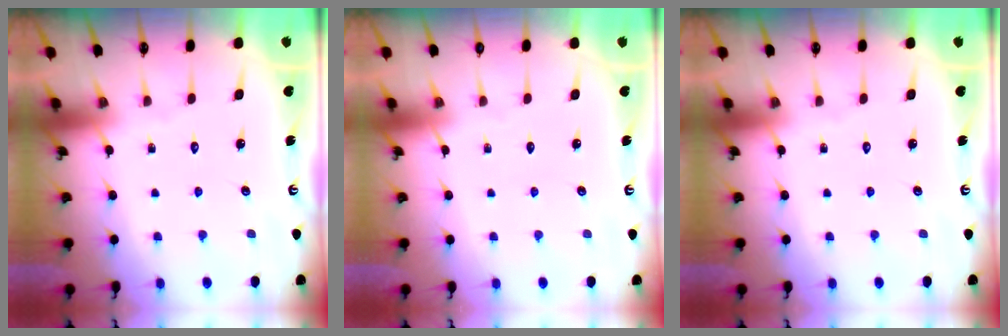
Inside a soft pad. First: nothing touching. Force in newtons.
{"total": 0.0}
{"total": 0.0}